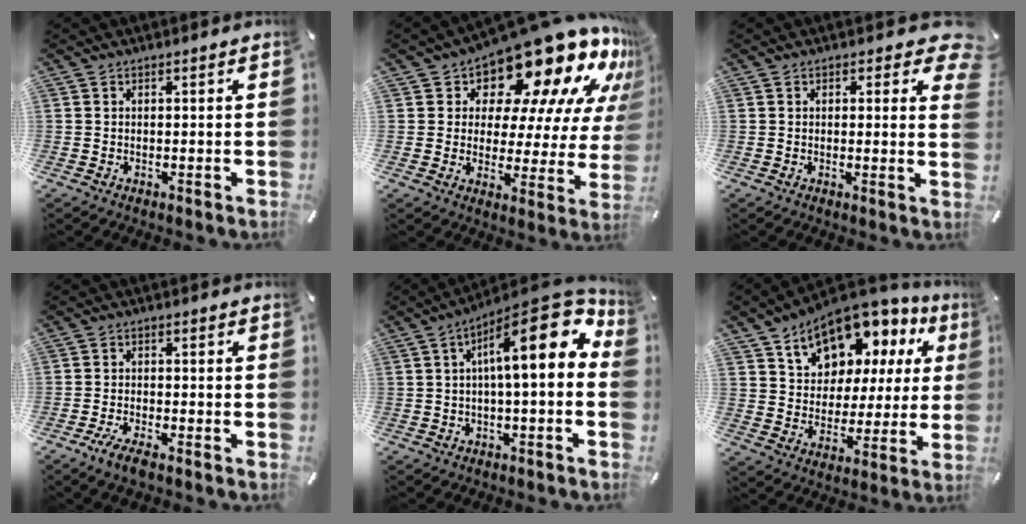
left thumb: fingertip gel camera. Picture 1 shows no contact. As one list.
[{"total": 19.6, "force": [14.8, 8.4, 9.6], "torque": [-0.143, -0.127, 0.247]}, {"total": 4.2, "force": [2.0, 2.3, 2.9], "torque": [-0.030, -0.006, 0.029]}, {"total": 3.9, "force": [-2.9, 0.9, 2.5], "torque": [-0.058, 0.004, -0.055]}, {"total": 16.3, "force": [4.7, 5.1, 14.8], "torque": [-0.223, -0.030, 0.070]}, {"total": 12.1, "force": [8.4, 8.0, 3.5], "torque": [-0.066, -0.067, 0.151]}]